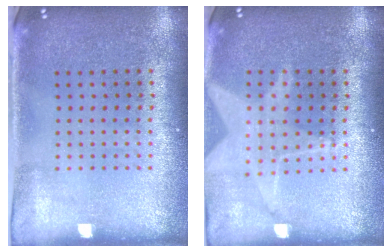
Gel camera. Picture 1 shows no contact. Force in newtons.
{"total": 1.7, "press": 1.4, "slide": 1.0}